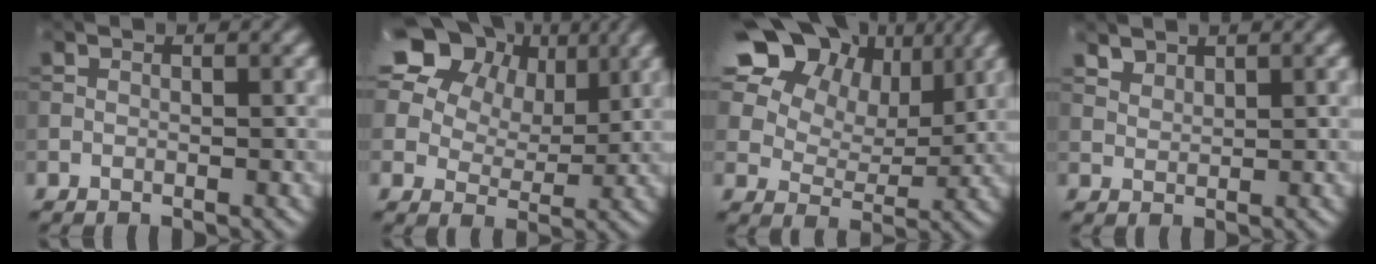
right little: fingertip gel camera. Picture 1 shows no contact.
{"total": 20.1, "force": [10.9, 14.0, 9.5], "torque": [-0.221, 0.057, 0.203]}
{"total": 17.8, "force": [9.7, 12.2, 8.6], "torque": [-0.182, 0.041, 0.197]}
{"total": 1.6, "force": [1.4, 0.6, 0.4], "torque": [-0.014, -0.003, 0.038]}